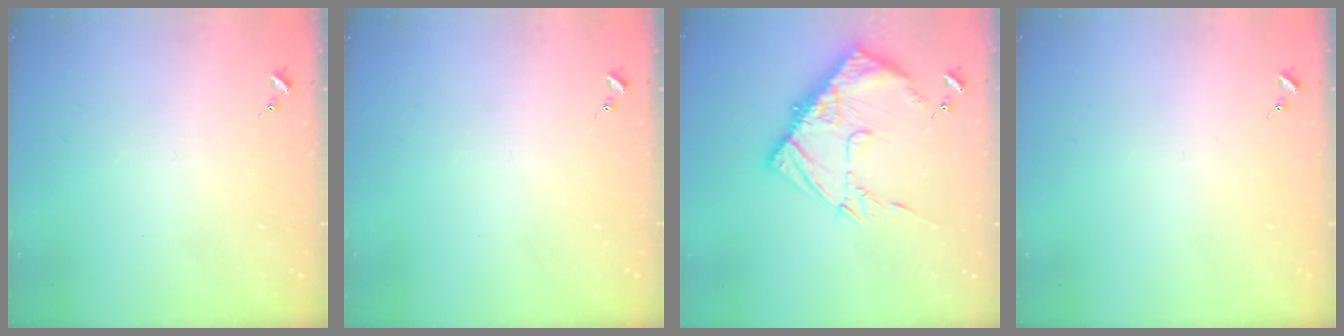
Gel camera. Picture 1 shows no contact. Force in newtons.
{"total": 0.0}
{"total": 15.6, "press": 15.5, "slide": 1.4}
{"total": 0.0}